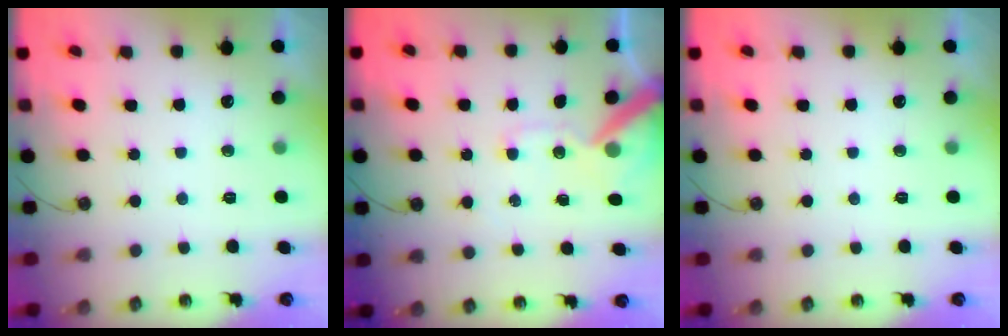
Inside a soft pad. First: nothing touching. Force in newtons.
{"total": 11.6, "press": 11.5, "slide": 1.5}
{"total": 0.0}